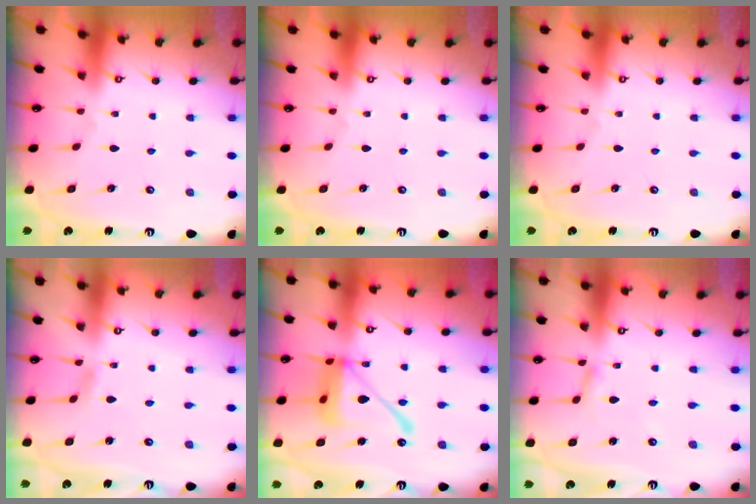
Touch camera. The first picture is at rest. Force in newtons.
{"total": 0.0}
{"total": 0.0}
{"total": 2.6, "press": 2.6, "slide": 0.3}
{"total": 17.8, "press": 17.7, "slide": 1.8}
{"total": 2.5, "press": 2.5, "slide": 0.2}